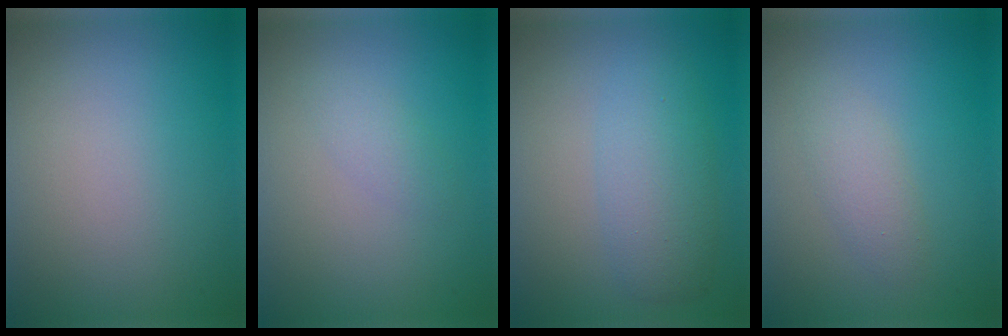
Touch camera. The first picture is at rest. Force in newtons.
{"total": 1.3, "press": 1.3, "slide": 0.0}
{"total": 4.1, "press": 4.1, "slide": 0.2}
{"total": 1.9, "press": 1.9, "slide": 0.1}